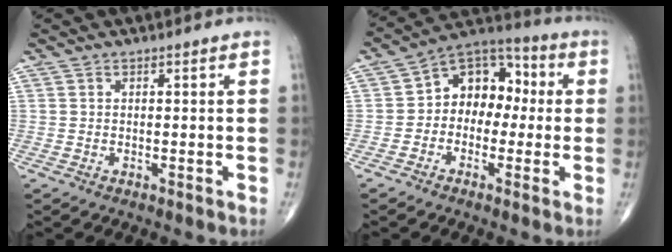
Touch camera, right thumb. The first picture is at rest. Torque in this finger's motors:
{"motor_torque": [-0.30, 0.62, 0.10, -0.02, 0.02]}